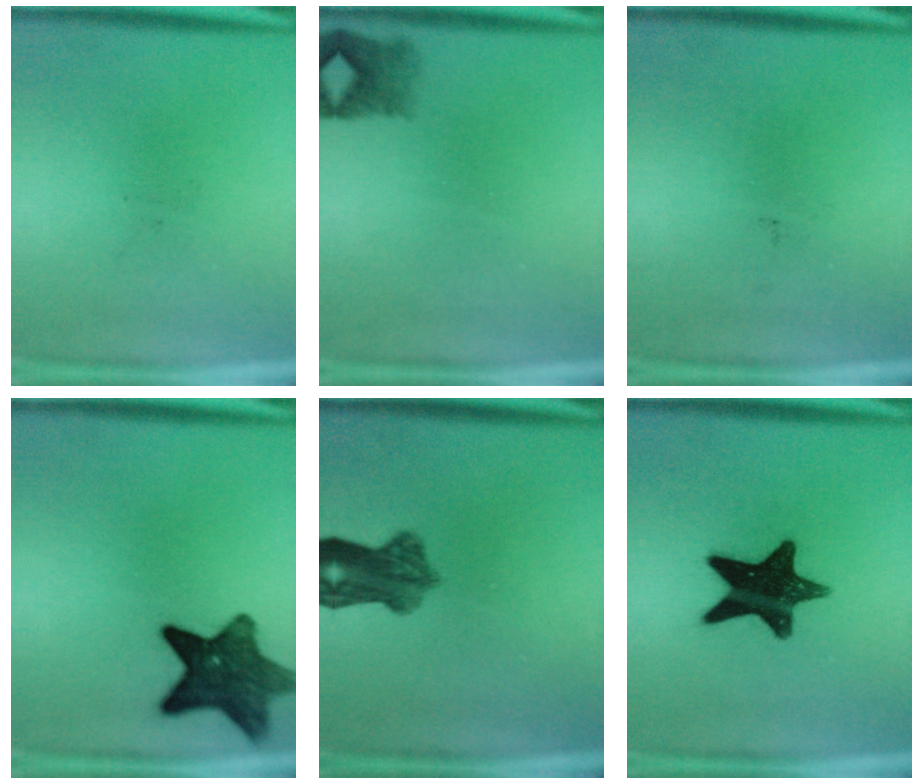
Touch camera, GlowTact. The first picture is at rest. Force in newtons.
{"total": 2.4}
{"total": 0.0}
{"total": 11.3}
{"total": 6.8}
{"total": 15.5}